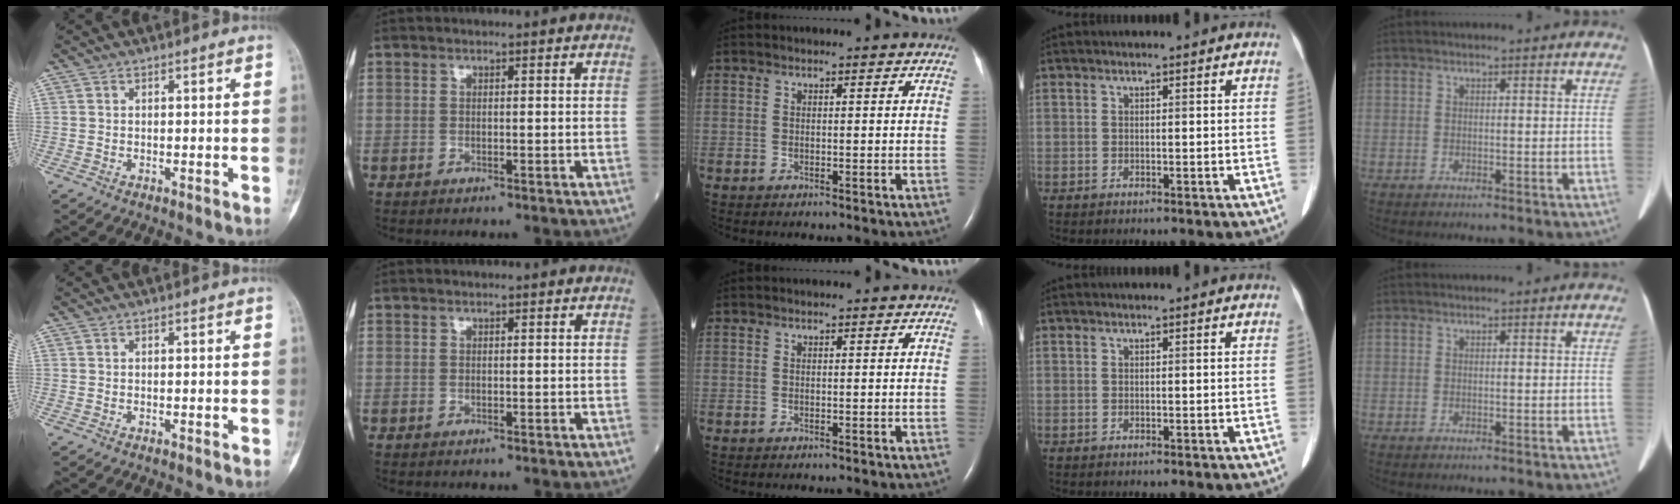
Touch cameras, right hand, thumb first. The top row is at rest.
{}